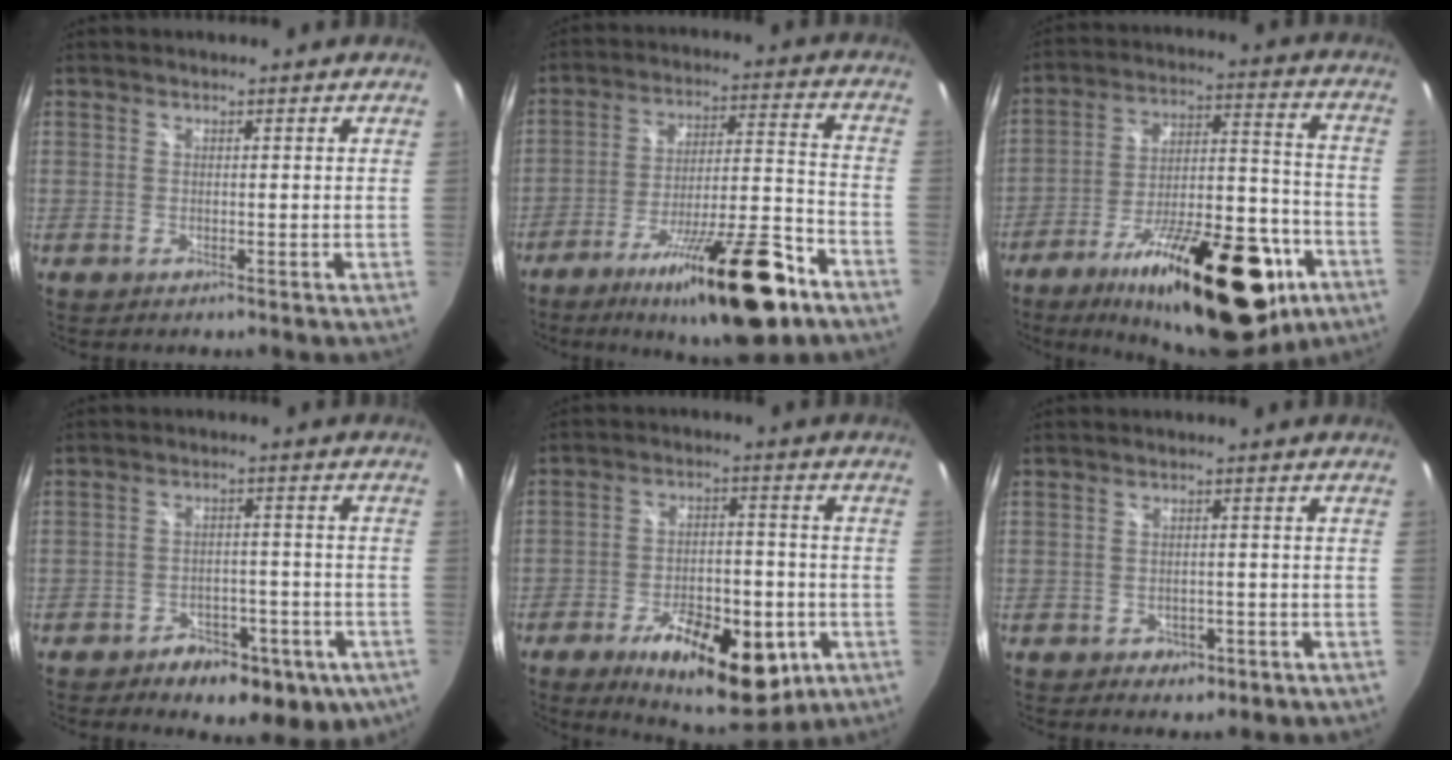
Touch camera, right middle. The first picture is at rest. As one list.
[{"total": 21.4, "force": [-13.8, 4.0, 15.9], "torque": [-0.269, -0.024, -0.219]}, {"total": 28.3, "force": [-16.4, 11.1, 20.2], "torque": [-0.308, -0.003, -0.234]}, {"total": 14.7, "force": [-8.8, 8.1, 8.5], "torque": [-0.144, -0.005, -0.107]}, {"total": 18.7, "force": [-9.2, 8.5, 13.9], "torque": [-0.229, -0.011, -0.119]}, {"total": 4.1, "force": [-2.0, 3.1, 1.9], "torque": [-0.044, -0.004, -0.016]}]